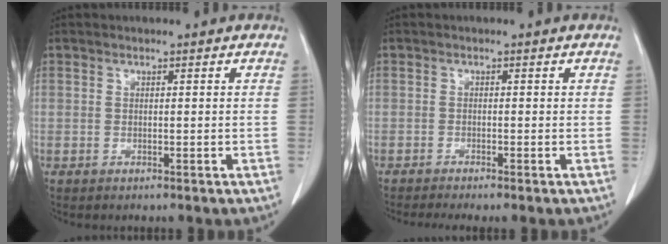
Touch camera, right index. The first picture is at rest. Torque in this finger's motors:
{"motor_torque": [0.48, -0.49, 0.07, 0.02]}